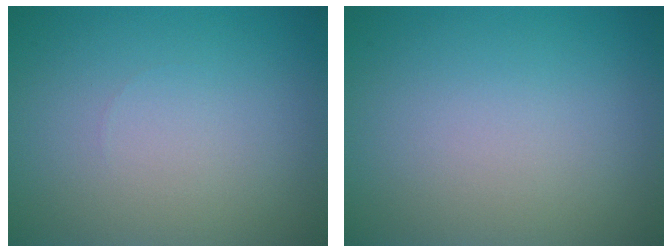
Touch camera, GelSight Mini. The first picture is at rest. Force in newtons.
{"total": 0.0}